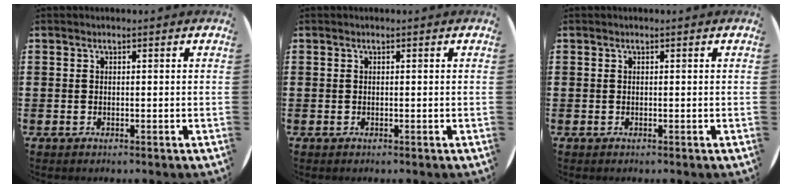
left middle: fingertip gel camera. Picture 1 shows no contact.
{"total": 0.0}
{"total": 0.0}